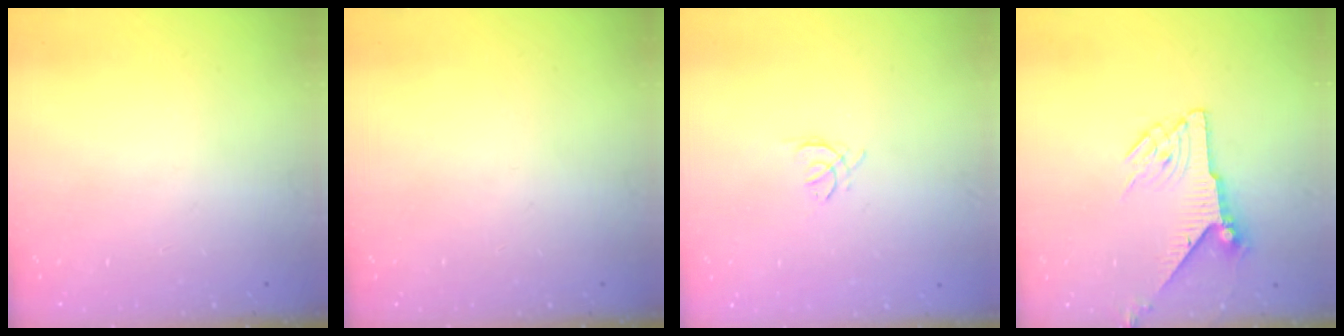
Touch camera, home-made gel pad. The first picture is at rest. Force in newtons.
{"total": 0.0}
{"total": 1.5, "press": 1.4, "slide": 0.6}
{"total": 7.5, "press": 7.5, "slide": 0.3}